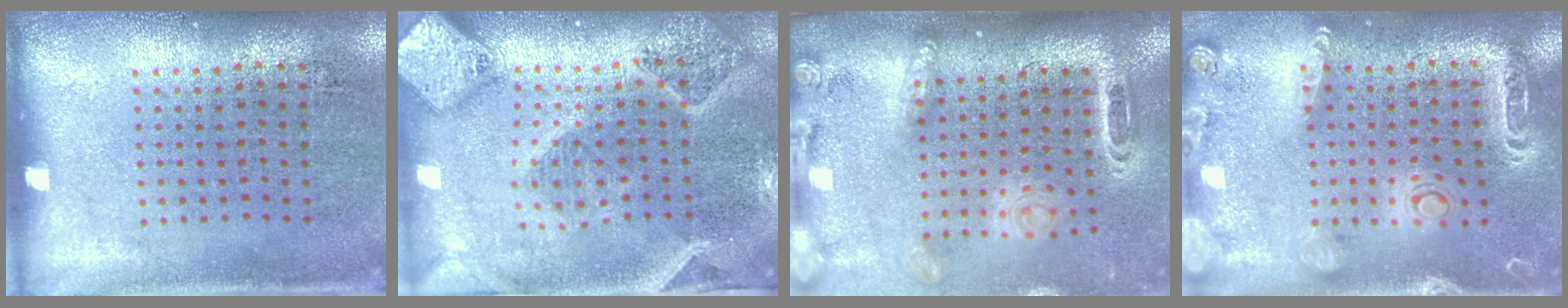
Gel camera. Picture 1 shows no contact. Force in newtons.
{"total": 3.1, "press": 2.7, "slide": 1.5}
{"total": 2.5, "press": 1.8, "slide": 1.8}
{"total": 2.0, "press": 1.9, "slide": 0.6}